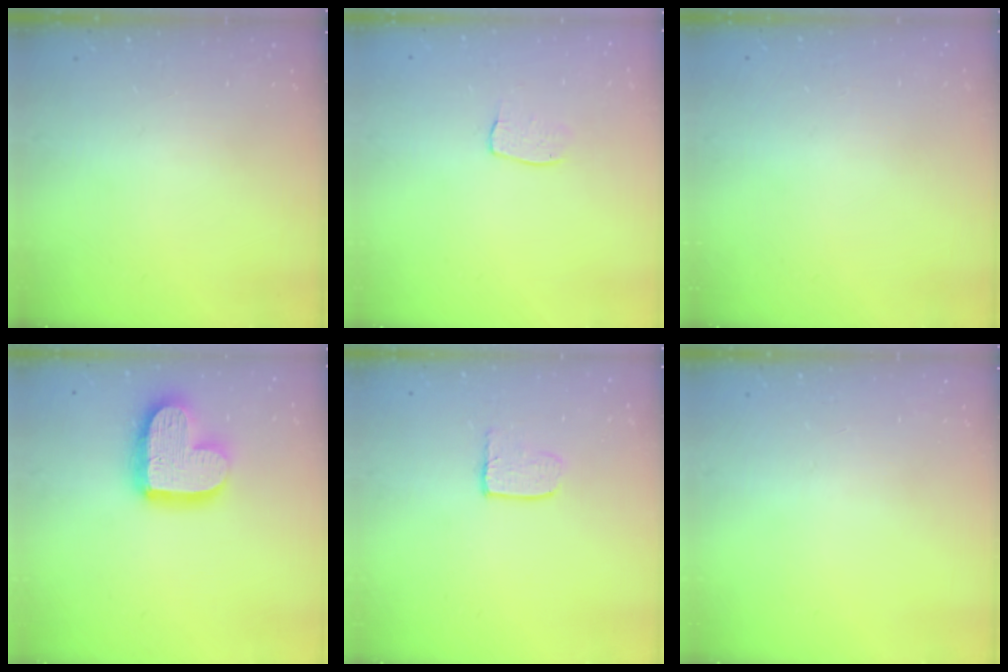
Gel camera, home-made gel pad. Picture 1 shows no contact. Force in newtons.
{"total": 5.0, "press": 5.0, "slide": 0.3}
{"total": 0.0}
{"total": 17.1, "press": 17.1, "slide": 1.4}
{"total": 3.3, "press": 3.3, "slide": 0.3}
{"total": 0.0}